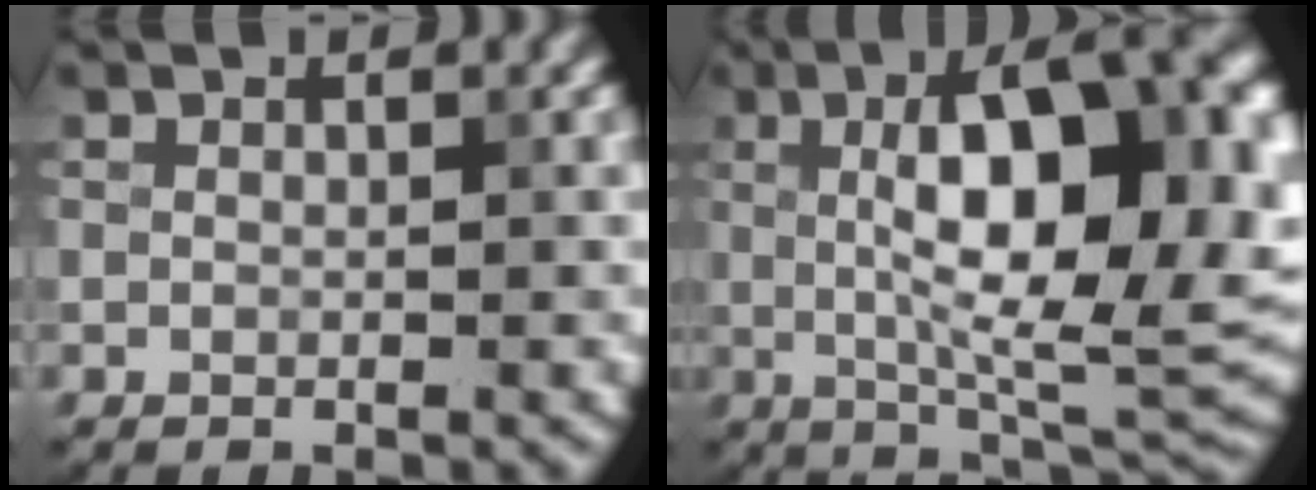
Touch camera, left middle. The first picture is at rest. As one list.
[{"total": 14.2, "force": [2.0, 4.9, 13.1], "torque": [-0.182, 0.014, 0.028]}]